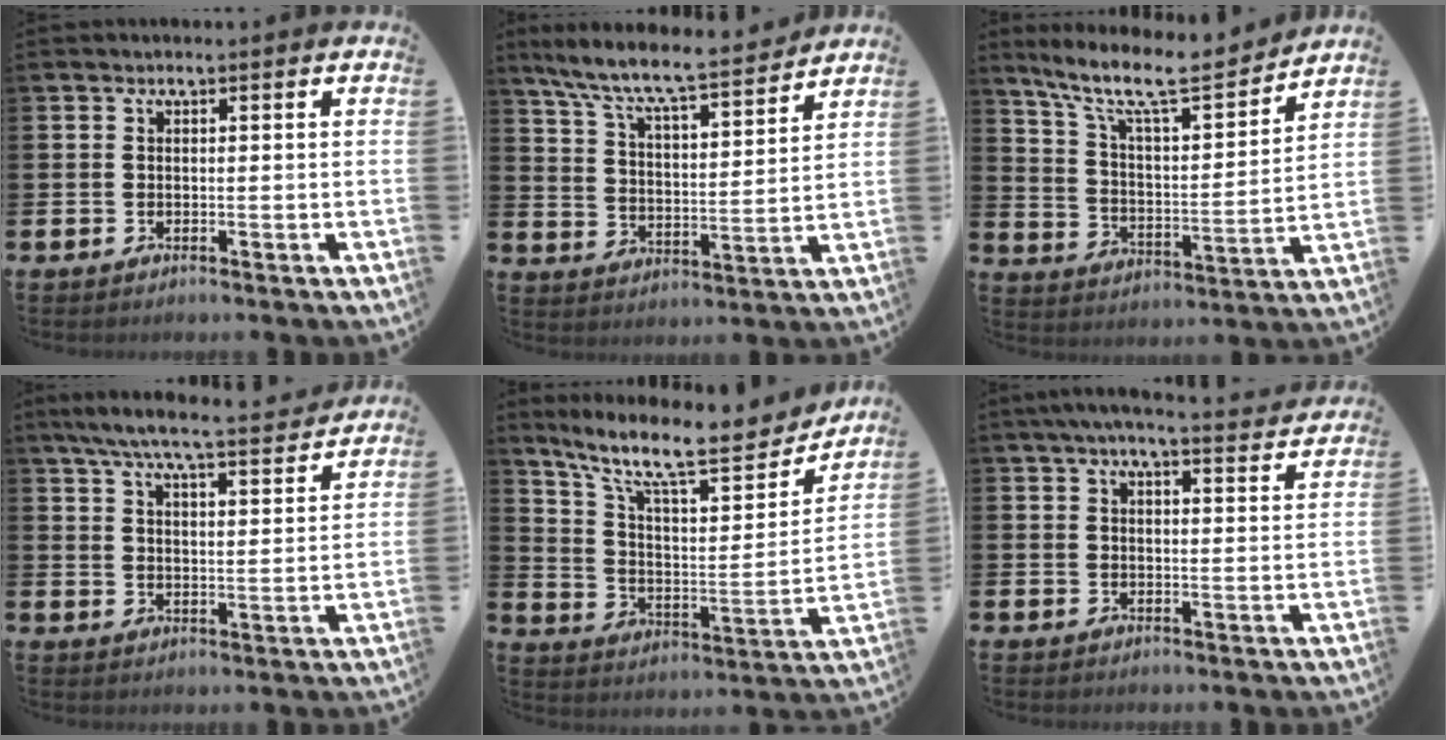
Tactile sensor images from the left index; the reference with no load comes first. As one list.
[{"total": 8.6, "force": [7.9, 0.8, 3.3], "torque": [-0.103, -0.058, 0.134]}, {"total": 10.4, "force": [8.8, 1.8, 5.4], "torque": [-0.134, -0.056, 0.147]}, {"total": 7.5, "force": [6.8, 0.5, 3.0], "torque": [-0.077, -0.043, 0.118]}, {"total": 12.6, "force": [10.1, 3.1, 6.8], "torque": [-0.150, -0.069, 0.168]}, {"total": 5.1, "force": [4.7, 0.1, 2.0], "torque": [-0.041, -0.020, 0.082]}]